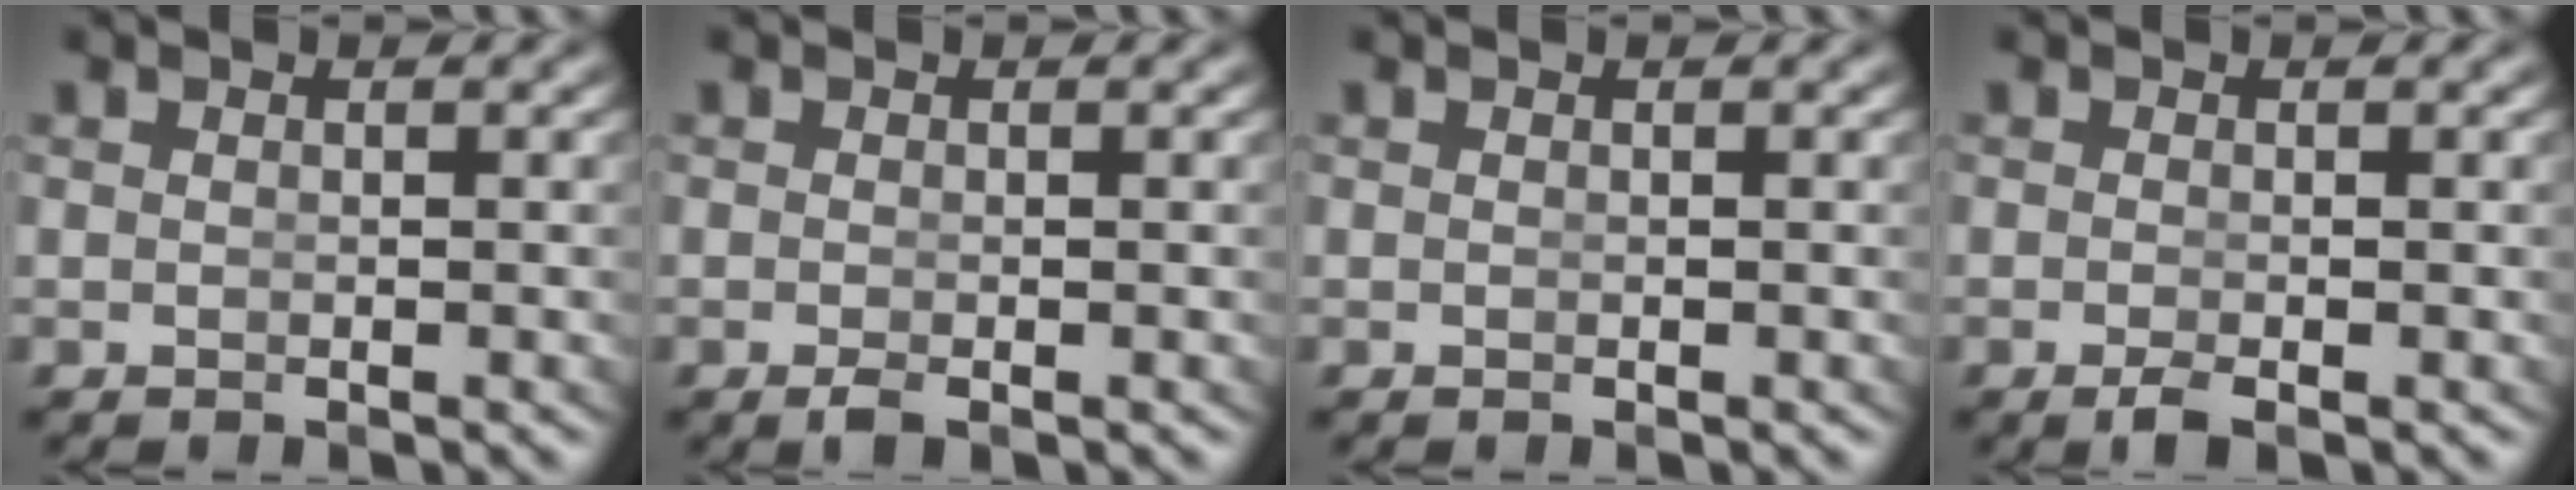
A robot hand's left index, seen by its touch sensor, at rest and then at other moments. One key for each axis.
{"total": 1.0, "fx": -0.8, "fy": 0.2, "fz": 0.5, "tx": -0.016, "ty": -0.007, "tz": -0.011}
{"total": 0.0}
{"total": 1.4, "fx": -1.1, "fy": 0.2, "fz": 0.8, "tx": -0.021, "ty": -0.010, "tz": -0.015}